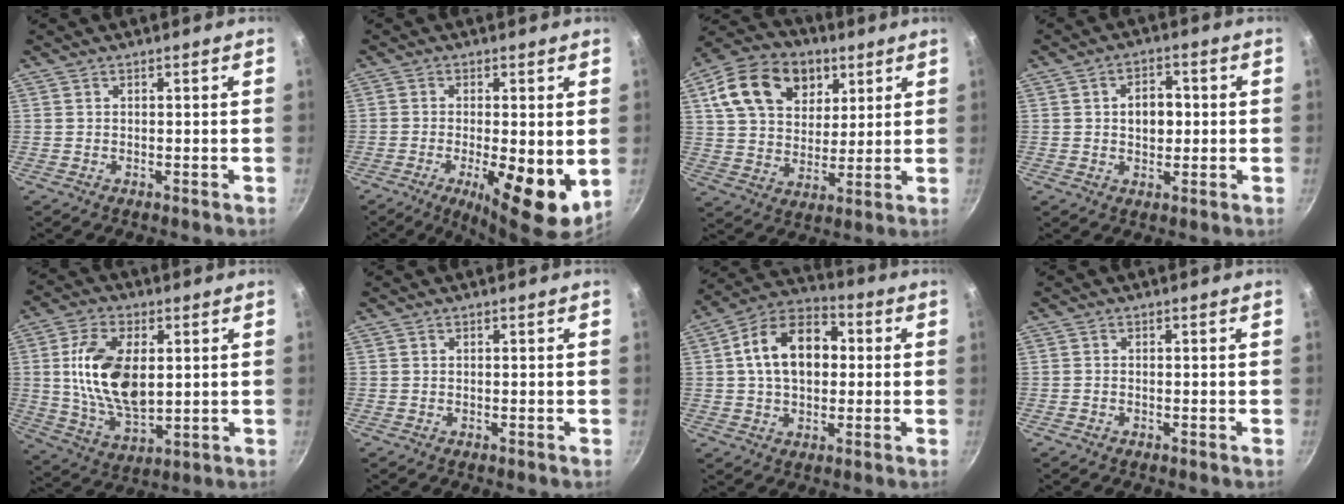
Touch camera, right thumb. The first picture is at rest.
{"total": 11.6, "force": [-2.3, 3.4, 10.8], "torque": [-0.167, -0.006, -0.029]}
{"total": 18.1, "force": [7.5, 13.0, 10.2], "torque": [-0.152, -0.005, 0.121]}
{"total": 6.0, "force": [0.5, 4.1, 4.4], "torque": [-0.043, 0.007, 0.005]}
{"total": 15.7, "force": [2.3, 8.8, 12.8], "torque": [-0.226, -0.009, 0.049]}
{"total": 0.0}
{"total": 15.1, "force": [1.9, 10.2, 11.0], "torque": [-0.150, 0.027, 0.014]}
{"total": 0.0}